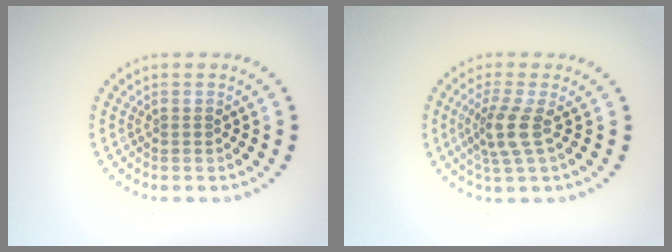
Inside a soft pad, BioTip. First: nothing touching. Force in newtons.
{"total": 2.8, "press": 2.2, "slide": 1.8}